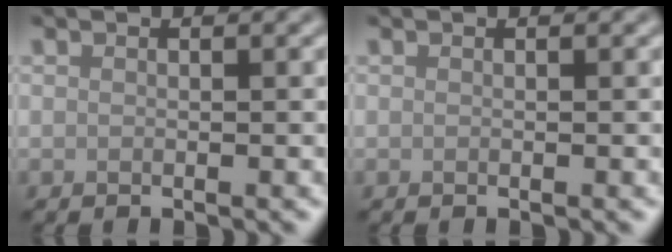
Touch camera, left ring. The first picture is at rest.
{"total": 0.0}